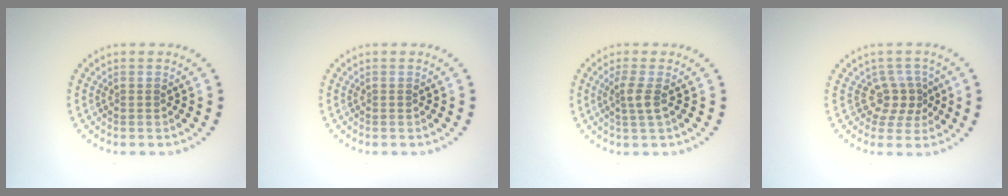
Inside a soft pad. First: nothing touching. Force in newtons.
{"total": 0.0}
{"total": 1.8, "press": 1.4, "slide": 1.2}
{"total": 2.6, "press": 1.8, "slide": 1.8}